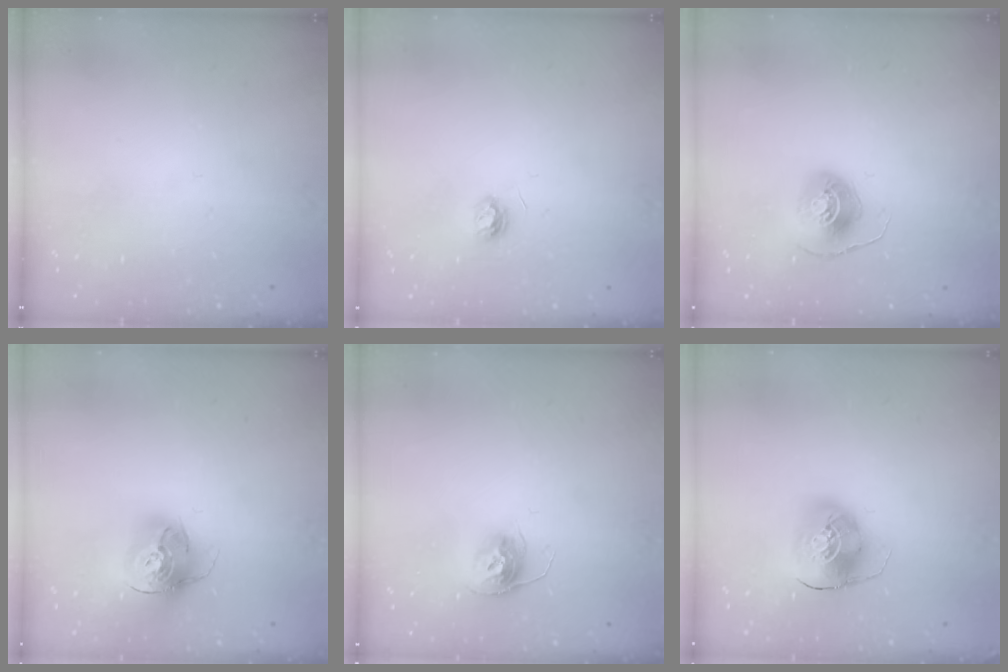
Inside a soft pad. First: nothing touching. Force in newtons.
{"total": 3.9, "press": 3.8, "slide": 0.5}
{"total": 7.8, "press": 7.8, "slide": 0.3}
{"total": 16.6, "press": 16.6, "slide": 1.6}
{"total": 10.5, "press": 10.5, "slide": 0.5}
{"total": 9.8, "press": 9.7, "slide": 1.5}